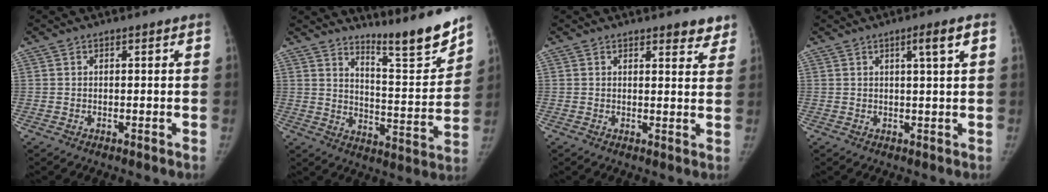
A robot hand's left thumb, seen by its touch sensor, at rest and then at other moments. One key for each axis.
{"total": 12.6, "fx": 11.2, "fy": 0.7, "fz": 5.7, "tx": -0.063, "ty": -0.098, "tz": 0.177}
{"total": 4.3, "fx": 3.5, "fy": 1.6, "fz": 1.9, "tx": 0.007, "ty": -0.017, "tz": 0.038}
{"total": 3.7, "fx": 1.6, "fy": -0.1, "fz": 3.3, "tx": -0.054, "ty": -0.003, "tz": 0.026}